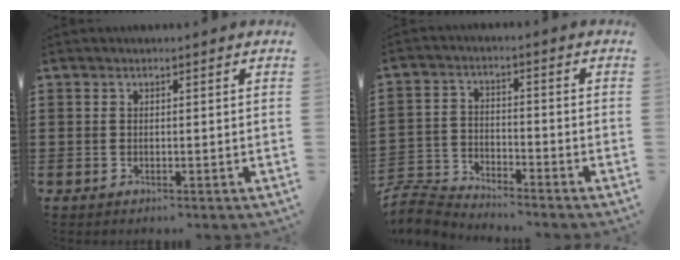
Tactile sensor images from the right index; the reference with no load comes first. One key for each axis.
{"total": 5.1, "fx": -5.0, "fy": 1.0, "fz": 0.5, "tx": -0.029, "ty": 0.003, "tz": -0.107}